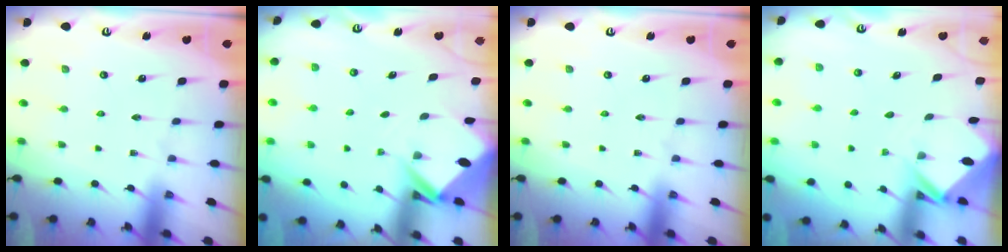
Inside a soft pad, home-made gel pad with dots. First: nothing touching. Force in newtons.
{"total": 2.8, "press": 2.8, "slide": 0.1}
{"total": 0.0}
{"total": 2.7, "press": 2.7, "slide": 0.1}